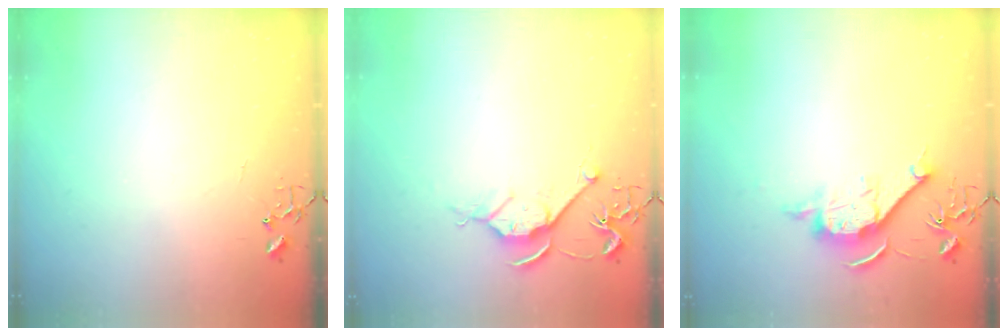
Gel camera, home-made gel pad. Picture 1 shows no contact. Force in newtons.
{"total": 7.2, "press": 7.1, "slide": 0.7}
{"total": 11.0, "press": 11.0, "slide": 0.4}